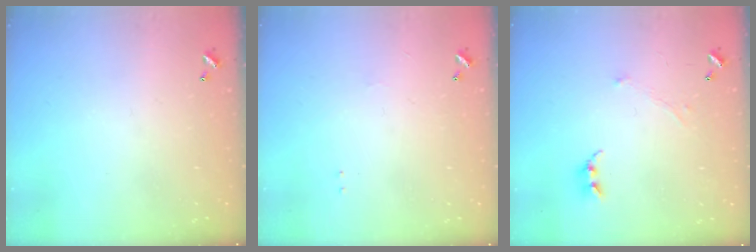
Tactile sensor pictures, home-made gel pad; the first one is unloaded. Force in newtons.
{"total": 0.9, "press": 0.8, "slide": 0.5}
{"total": 0.7, "press": 0.0, "slide": 0.7}